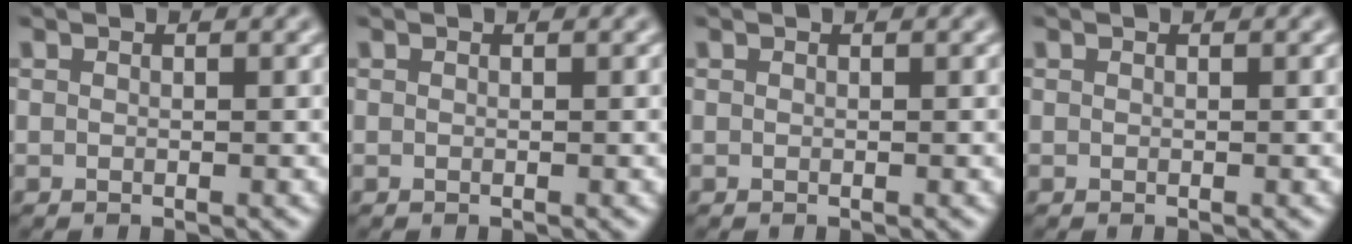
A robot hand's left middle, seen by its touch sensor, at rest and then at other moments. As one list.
[{"total": 0.0}, {"total": 0.0}, {"total": 0.0}]